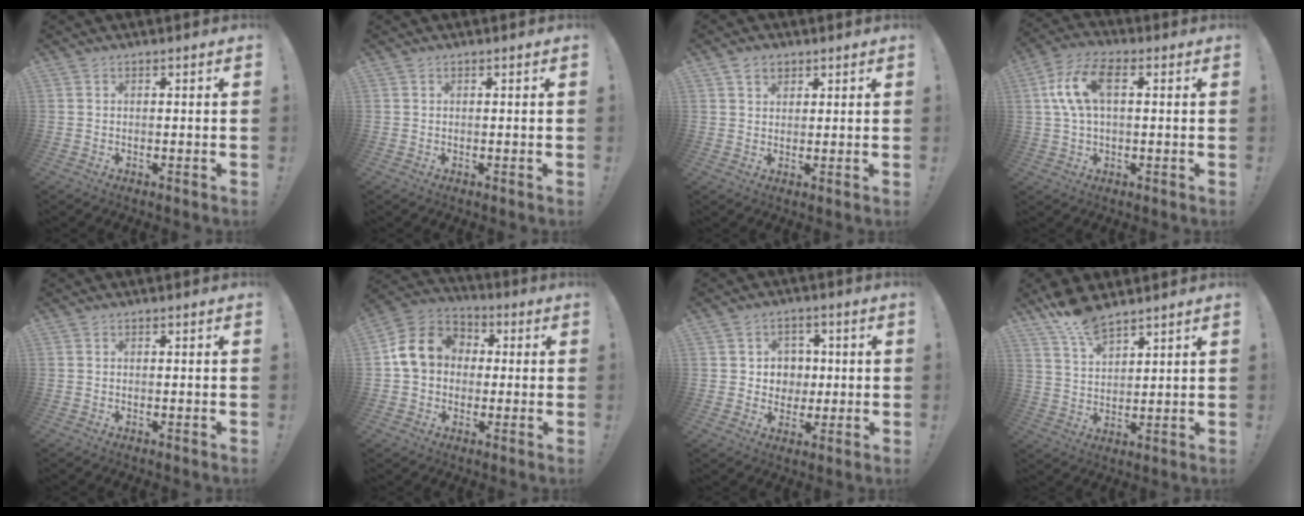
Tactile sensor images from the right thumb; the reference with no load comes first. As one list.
[{"total": 0.0}, {"total": 3.6, "force": [2.3, 2.5, 1.1], "torque": [-0.008, -0.005, 0.040]}, {"total": 11.5, "force": [2.5, 6.0, 9.5], "torque": [-0.189, 0.009, 0.049]}, {"total": 0.0}, {"total": 13.3, "force": [2.7, 10.8, 7.4], "torque": [-0.126, 0.015, 0.059]}, {"total": 6.6, "force": [0.9, 6.5, 1.0], "torque": [-0.010, -0.010, 0.021]}, {"total": 9.1, "force": [7.4, 2.9, 4.4], "torque": [-0.086, -0.043, 0.139]}]